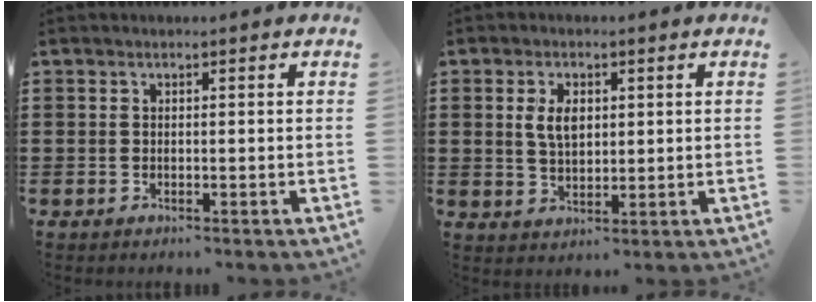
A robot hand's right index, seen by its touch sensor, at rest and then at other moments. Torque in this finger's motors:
{"motor_torque": [0.18, -0.02, 0.31, 0.14]}